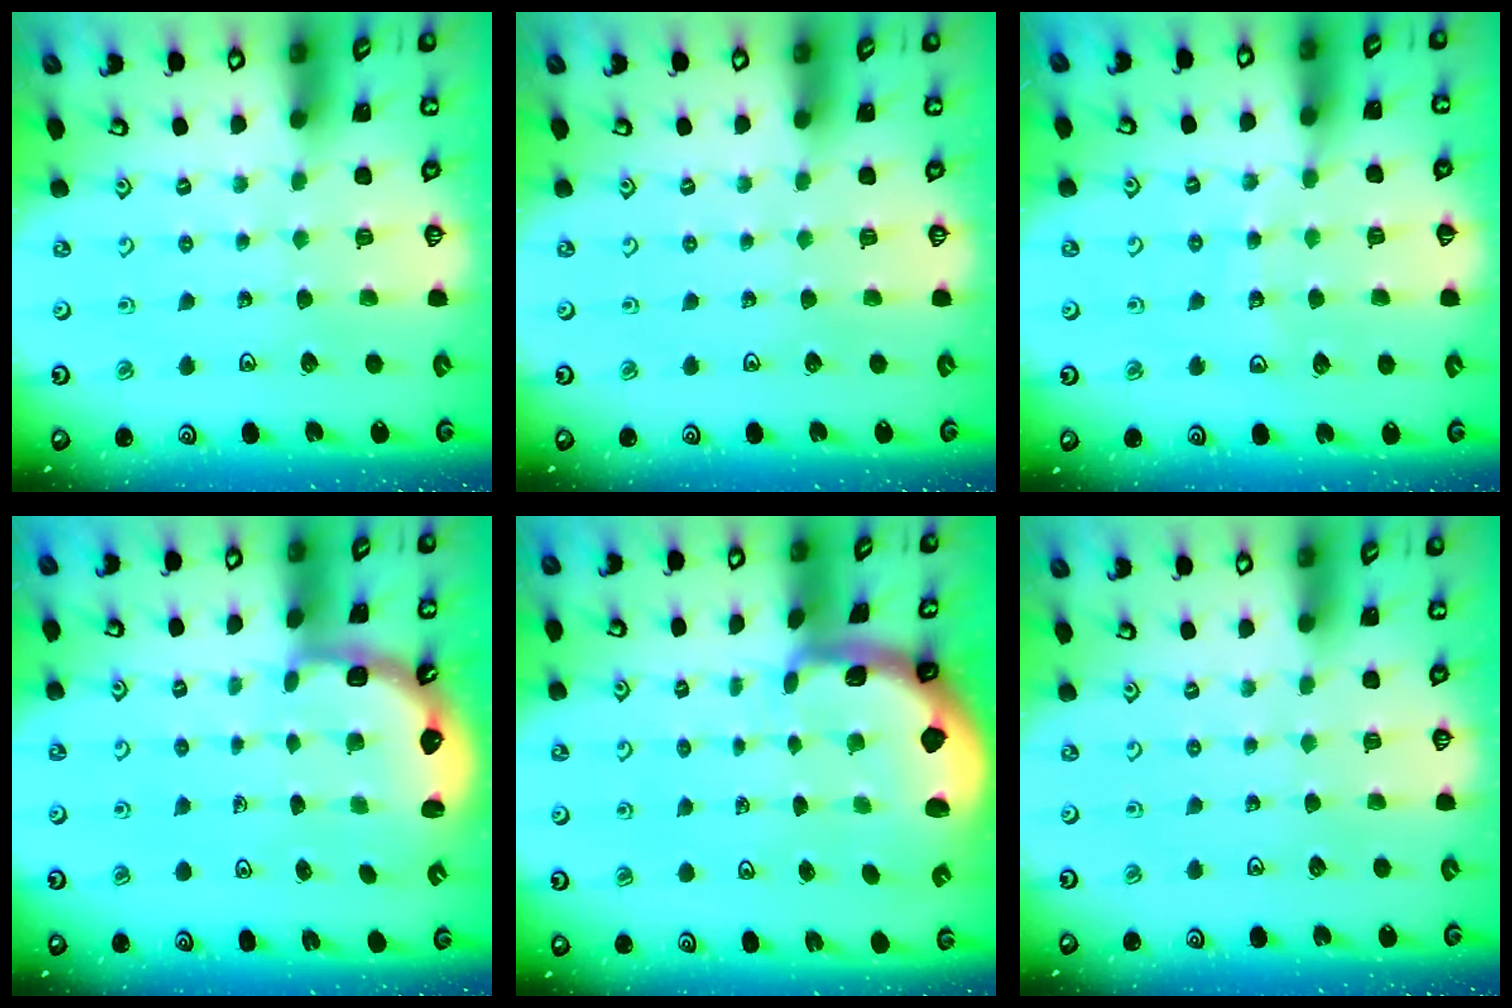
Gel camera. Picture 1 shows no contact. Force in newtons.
{"total": 0.0}
{"total": 9.9, "press": 9.6, "slide": 2.2}
{"total": 2.6, "press": 2.2, "slide": 1.4}
{"total": 1.7, "press": 1.7, "slide": 0.4}
{"total": 0.0}